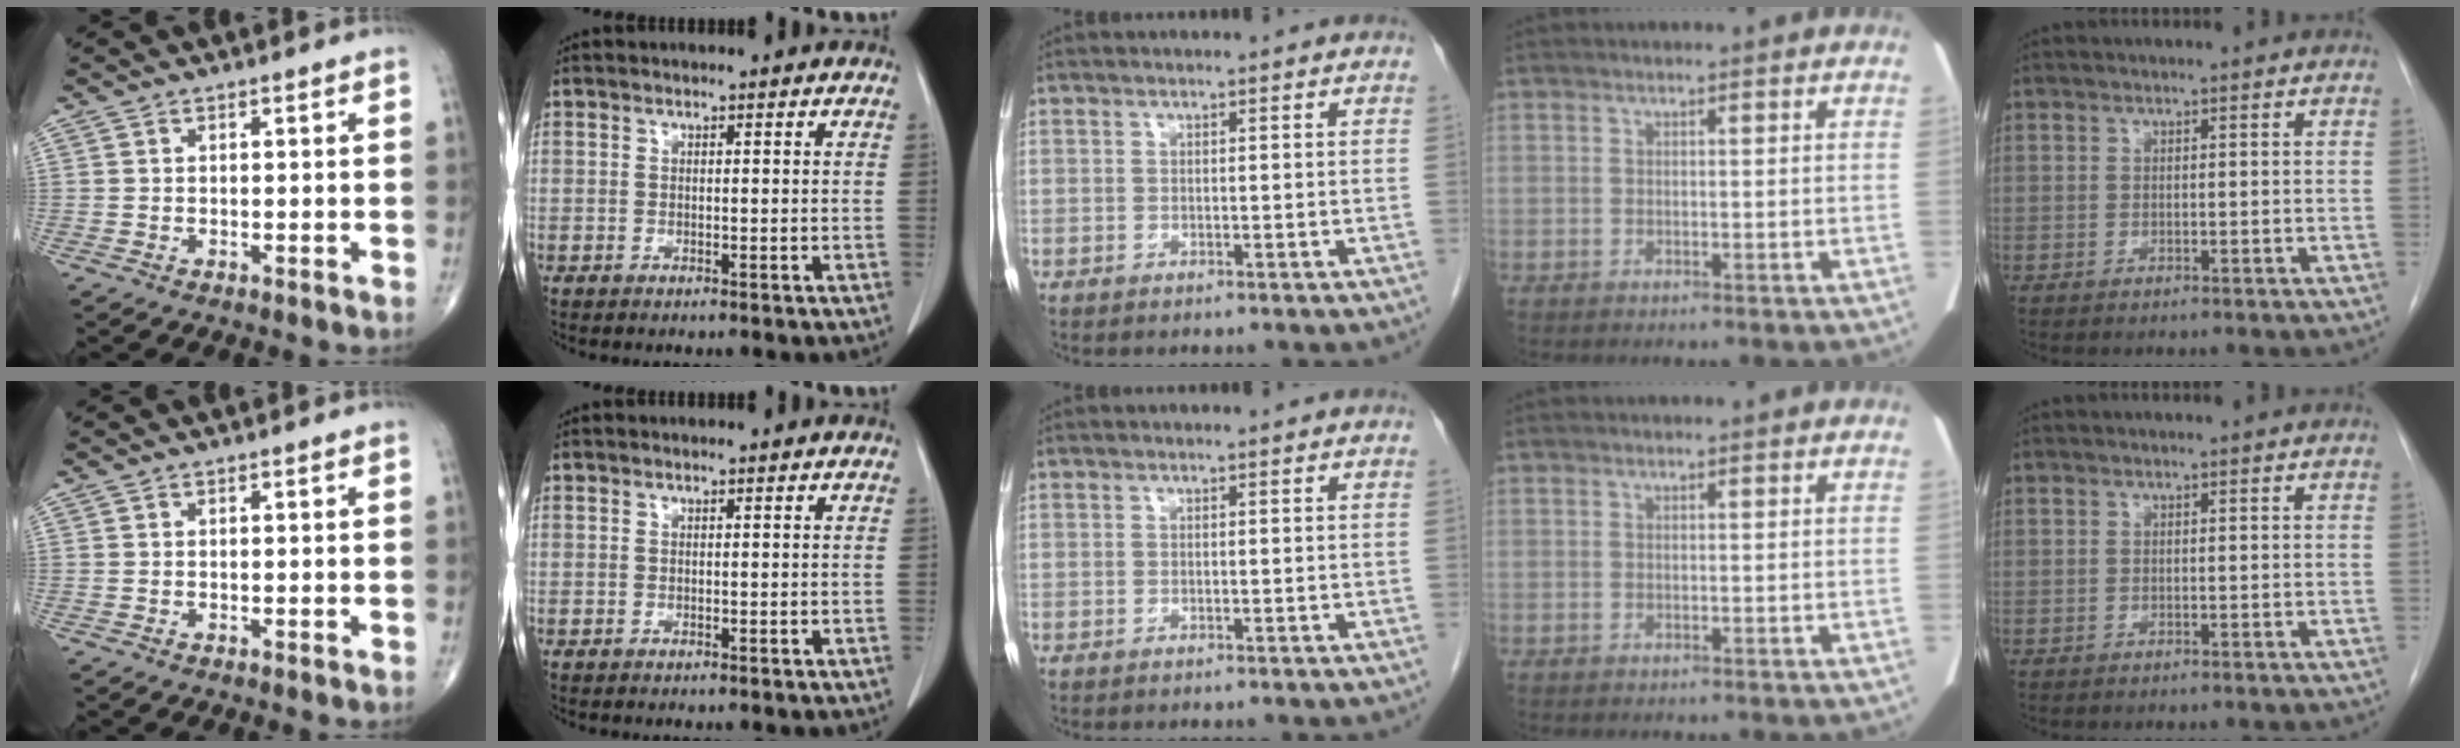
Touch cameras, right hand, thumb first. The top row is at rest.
{}